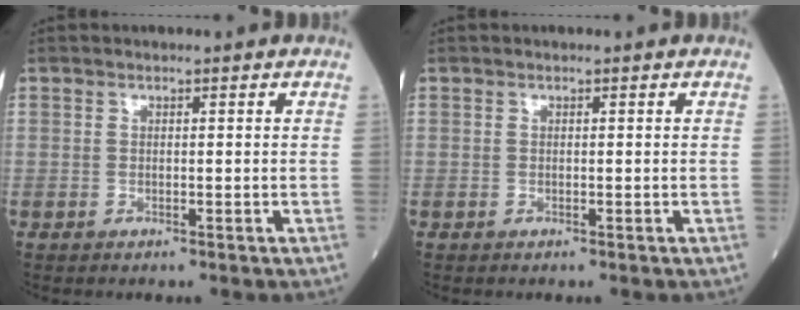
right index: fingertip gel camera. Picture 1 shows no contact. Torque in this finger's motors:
{"motor_torque": [0.03, 0.00, -0.02, -0.01]}